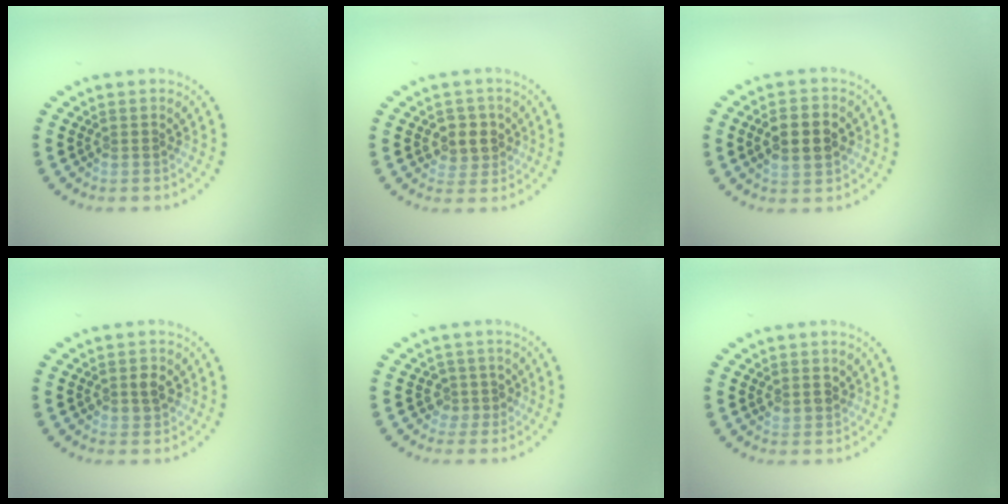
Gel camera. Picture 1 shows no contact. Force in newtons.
{"total": 2.8, "press": 2.6, "slide": 0.9}
{"total": 4.4, "press": 4.4, "slide": 0.1}
{"total": 1.9, "press": 1.9, "slide": 0.3}
{"total": 1.8, "press": 1.4, "slide": 1.1}
{"total": 1.3, "press": 1.2, "slide": 0.5}